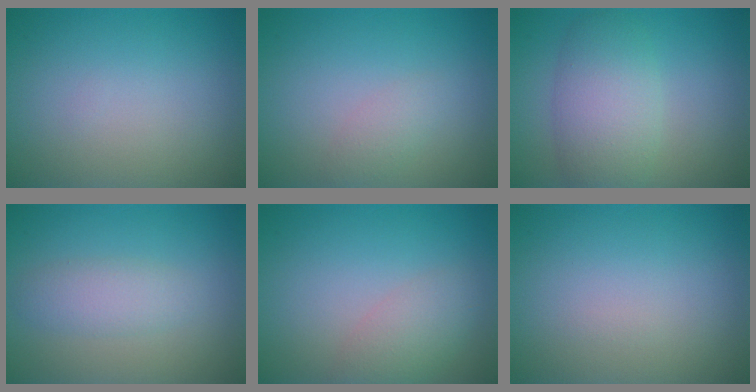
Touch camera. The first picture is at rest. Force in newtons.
{"total": 1.4, "press": 1.4, "slide": 0.1}
{"total": 5.3, "press": 5.3, "slide": 0.3}
{"total": 2.2, "press": 2.2, "slide": 0.0}
{"total": 2.7, "press": 2.7, "slide": 0.2}
{"total": 0.0}